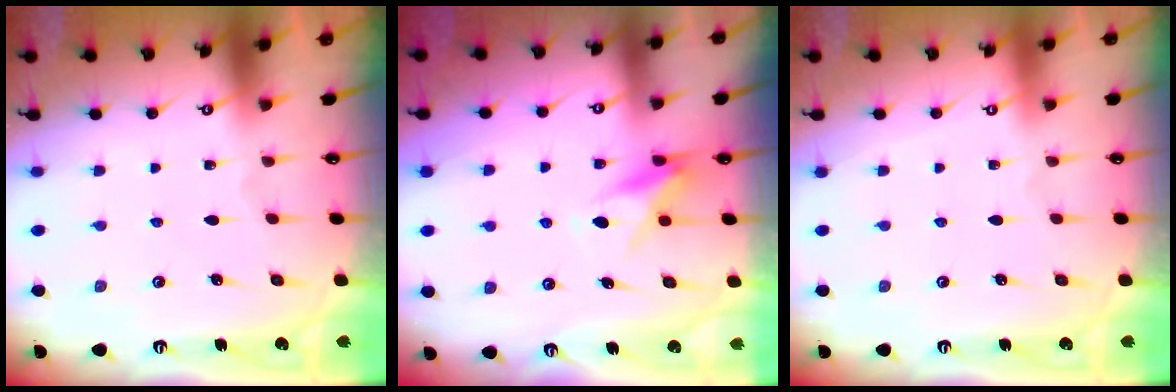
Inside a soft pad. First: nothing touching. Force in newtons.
{"total": 6.8, "press": 6.7, "slide": 0.7}
{"total": 3.9, "press": 3.9, "slide": 0.1}